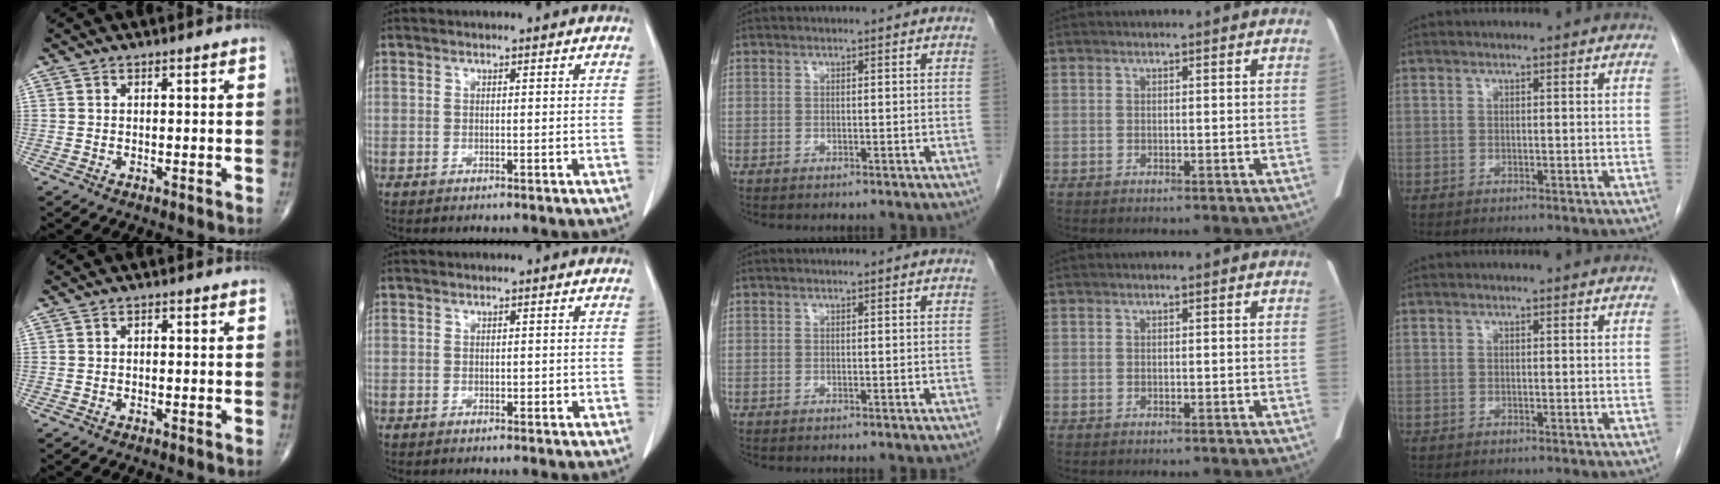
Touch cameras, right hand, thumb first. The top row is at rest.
{"thumb": {"total": 0.8, "force": [0.0, 0.6, 0.6], "torque": [-0.006, 0.003, -0.003]}, "index": {"total": 0.9, "force": [-0.3, 0.6, 0.7], "torque": [-0.005, 0.001, -0.005]}}